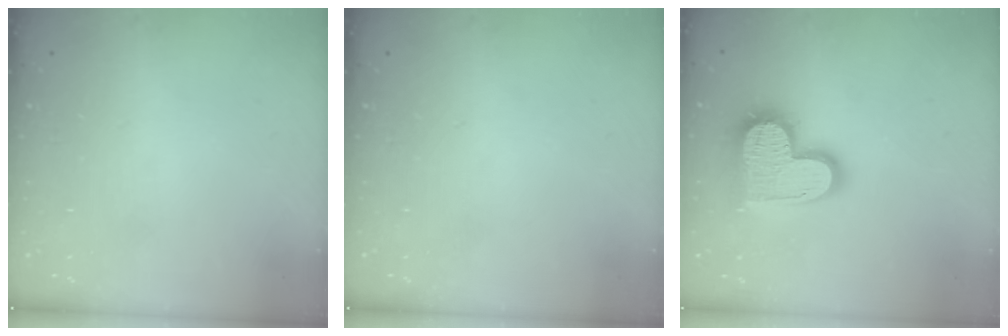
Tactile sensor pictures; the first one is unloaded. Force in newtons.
{"total": 0.0}
{"total": 17.4, "press": 17.3, "slide": 1.3}